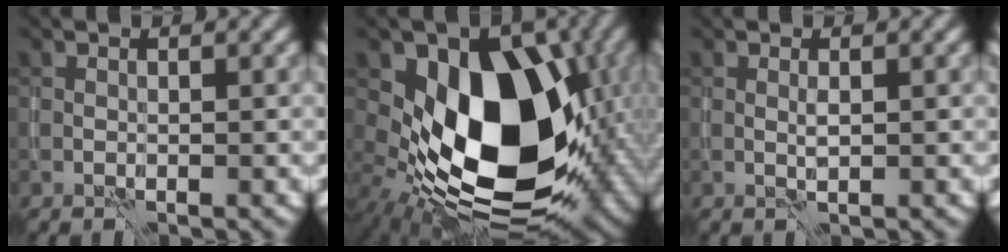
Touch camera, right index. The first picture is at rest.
{"total": 14.2, "force": [-0.7, 8.6, 11.2], "torque": [-0.159, -0.010, -0.024]}
{"total": 0.6, "force": [0.1, 0.0, 0.6], "torque": [-0.014, 0.000, 0.001]}